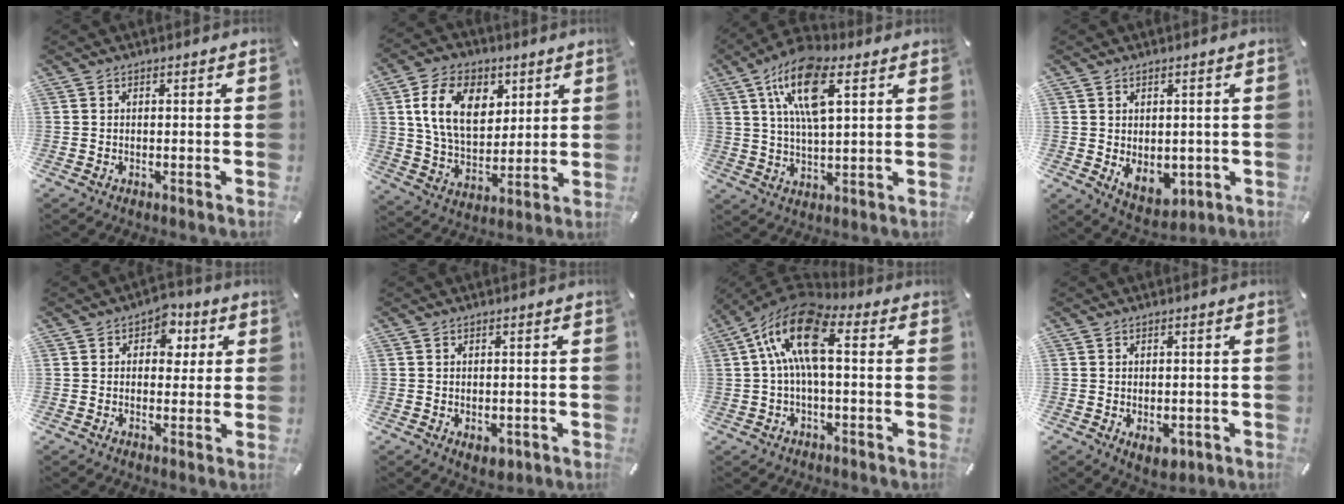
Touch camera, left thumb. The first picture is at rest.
{"total": 14.4, "force": [5.5, 10.1, 8.6], "torque": [-0.165, -0.005, 0.100]}
{"total": 14.0, "force": [6.6, 5.4, 11.1], "torque": [-0.219, -0.007, 0.114]}
{"total": 5.3, "force": [0.3, 4.3, 3.1], "torque": [-0.036, -0.002, 0.009]}
{"total": 6.3, "force": [1.9, 4.9, 3.5], "torque": [-0.031, -0.004, 0.024]}
{"total": 2.4, "force": [-0.7, 1.8, 1.6], "torque": [-0.023, -0.002, -0.014]}
{"total": 15.4, "force": [2.6, 7.3, 13.3], "torque": [-0.261, 0.001, 0.046]}
{"total": 3.7, "force": [-1.0, 2.5, 2.5], "torque": [-0.029, -0.004, -0.019]}